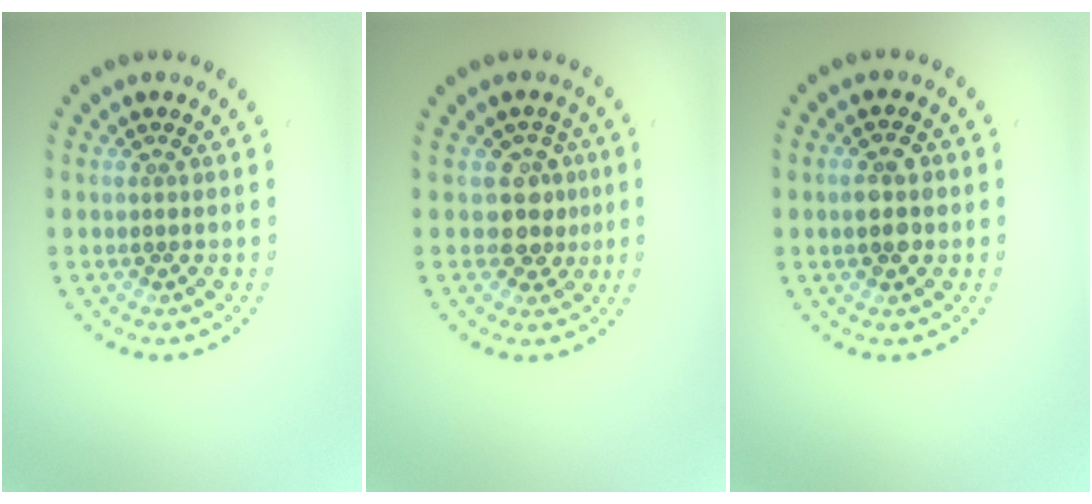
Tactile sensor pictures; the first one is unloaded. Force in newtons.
{"total": 2.5, "press": 2.0, "slide": 1.5}
{"total": 2.5, "press": 2.5, "slide": 0.2}